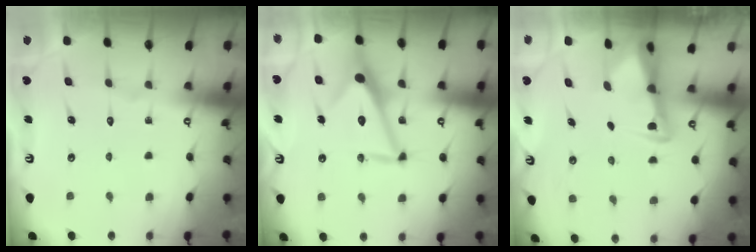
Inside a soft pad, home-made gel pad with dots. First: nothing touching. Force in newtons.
{"total": 12.5, "press": 12.5, "slide": 0.6}
{"total": 2.7, "press": 2.6, "slide": 0.6}